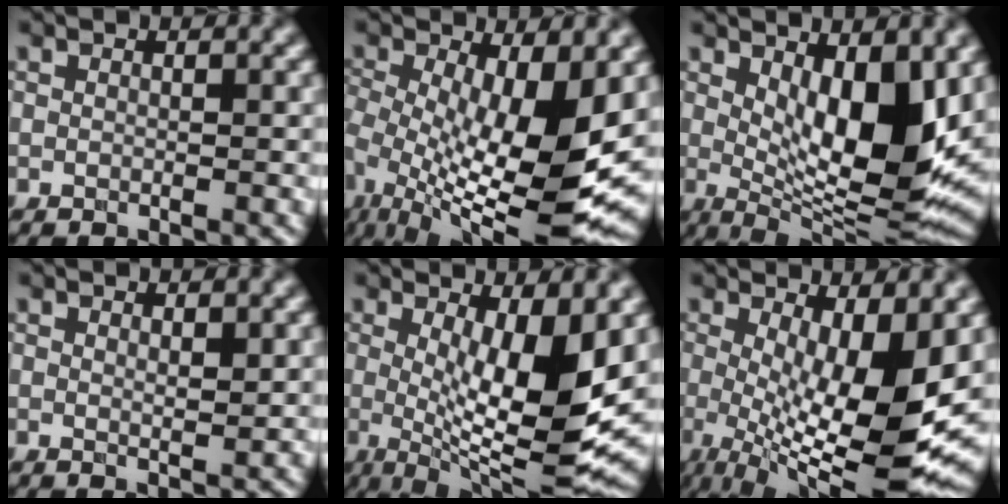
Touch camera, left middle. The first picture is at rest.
{"total": 13.3, "force": [-0.4, 5.4, 12.2], "torque": [-0.205, -0.030, 0.000]}
{"total": 11.1, "force": [2.0, 4.0, 10.1], "torque": [-0.139, -0.019, 0.036]}
{"total": 1.0, "force": [0.6, 0.2, 0.8], "torque": [-0.012, -0.004, 0.009]}
{"total": 11.2, "force": [0.6, 3.2, 10.7], "torque": [-0.155, -0.019, 0.012]}
{"total": 13.1, "force": [-0.4, 4.0, 12.5], "torque": [-0.179, -0.021, 0.001]}